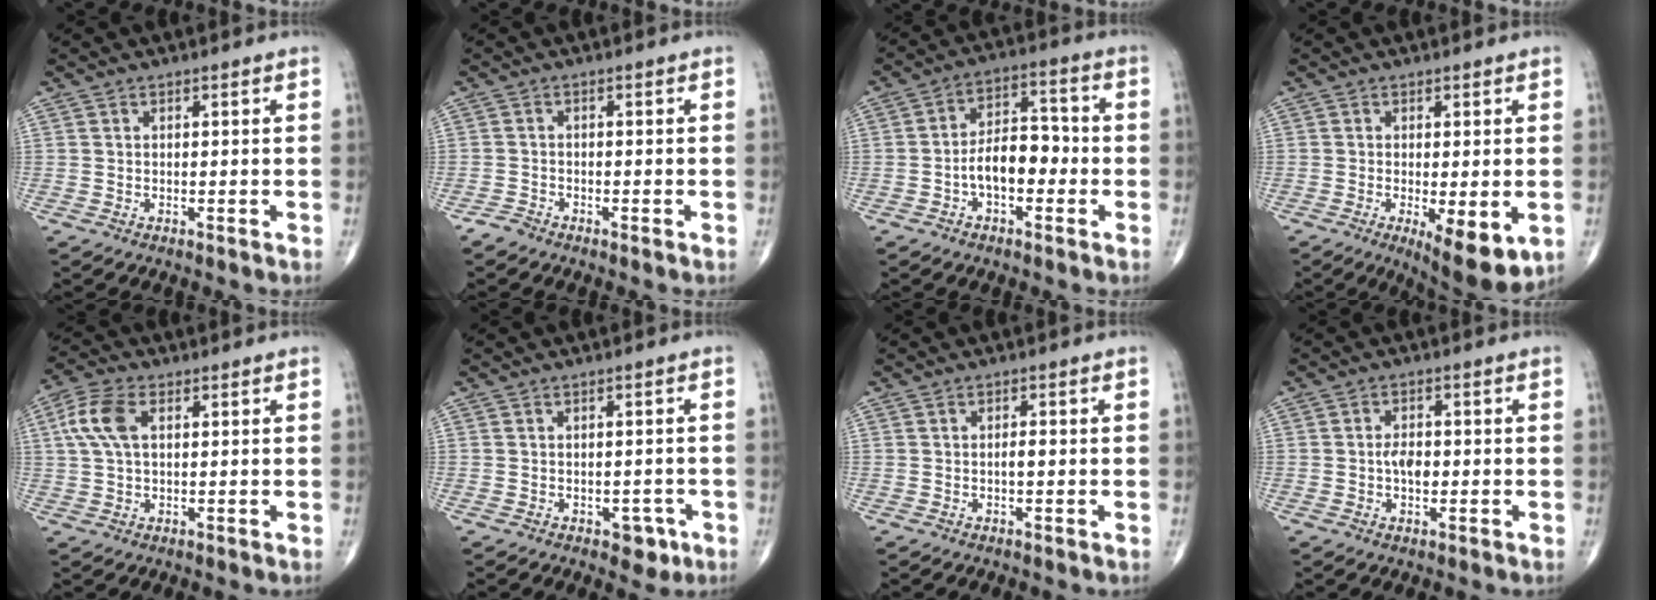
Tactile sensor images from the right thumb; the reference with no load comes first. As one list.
[{"total": 1.7, "force": [-1.5, 0.7, 0.1], "torque": [-0.005, -0.001, -0.032]}, {"total": 8.9, "force": [-2.3, 5.1, 6.9], "torque": [-0.099, 0.036, -0.049]}, {"total": 9.9, "force": [-3.1, 3.3, 8.8], "torque": [-0.124, -0.021, -0.040]}, {"total": 7.2, "force": [1.7, 3.9, 5.8], "torque": [-0.140, 0.016, 0.032]}, {"total": 3.4, "force": [-1.7, 2.3, 2.0], "torque": [-0.004, 0.007, -0.019]}, {"total": 1.3, "force": [-0.2, 0.5, 1.2], "torque": [-0.020, 0.001, -0.006]}, {"total": 3.6, "force": [-0.5, 2.1, 2.9], "torque": [-0.043, 0.003, -0.012]}]